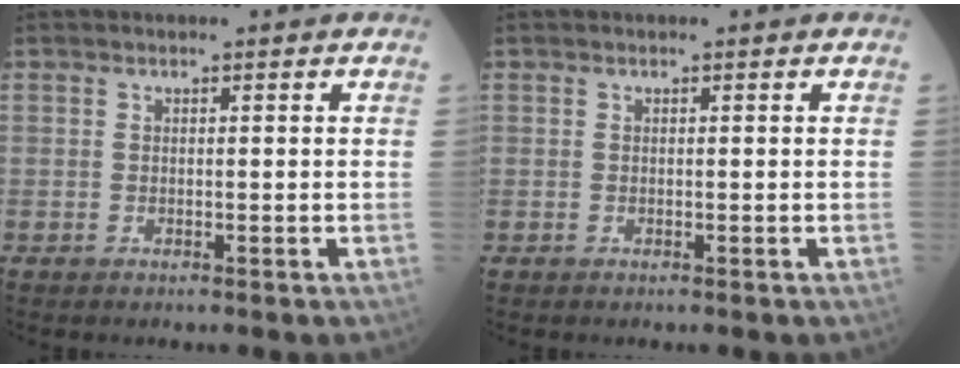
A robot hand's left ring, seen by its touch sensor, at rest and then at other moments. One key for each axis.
{"total": 0.0}